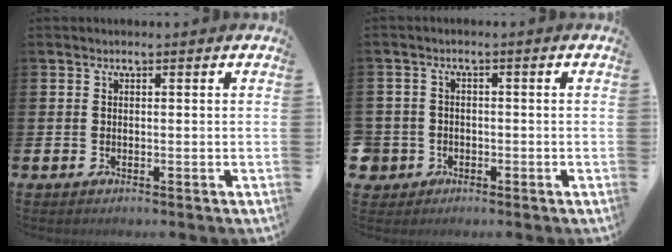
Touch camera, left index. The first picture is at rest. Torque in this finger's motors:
{"motor_torque": [-0.05, 0.08, -0.01, -0.04]}